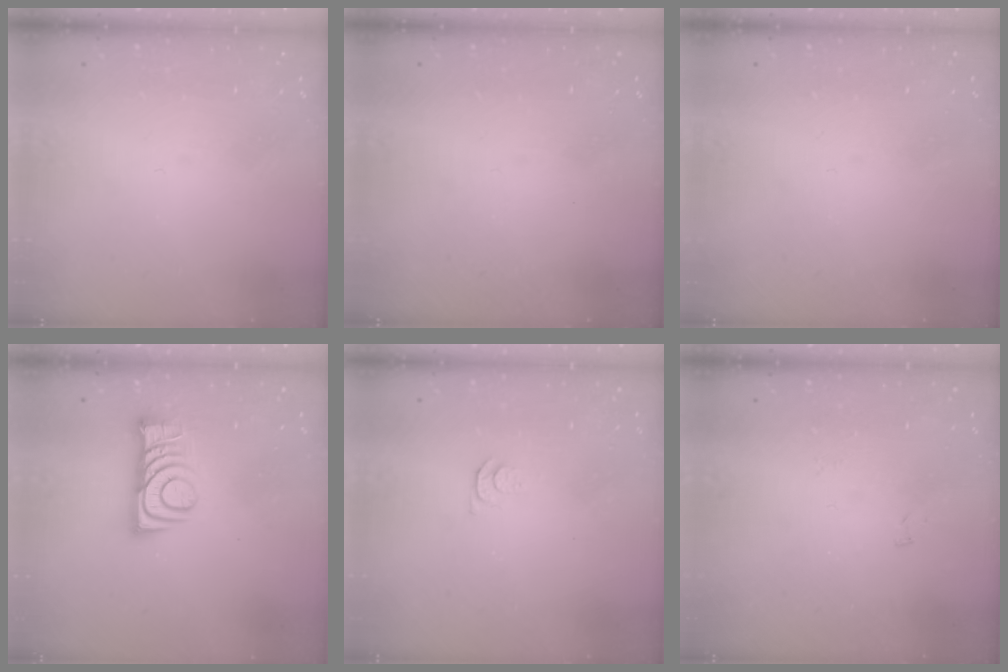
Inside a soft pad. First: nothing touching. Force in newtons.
{"total": 0.0}
{"total": 0.0}
{"total": 8.8, "press": 8.8, "slide": 0.8}
{"total": 3.8, "press": 3.7, "slide": 0.7}
{"total": 4.1, "press": 4.1, "slide": 0.4}